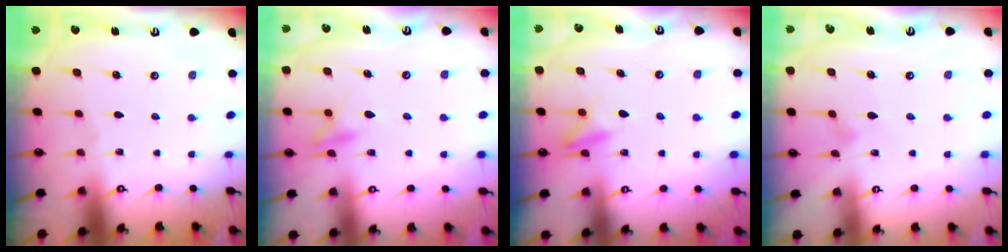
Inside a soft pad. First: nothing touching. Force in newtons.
{"total": 11.5, "press": 11.5, "slide": 1.1}
{"total": 8.5, "press": 8.4, "slide": 1.1}
{"total": 5.4, "press": 5.4, "slide": 0.3}